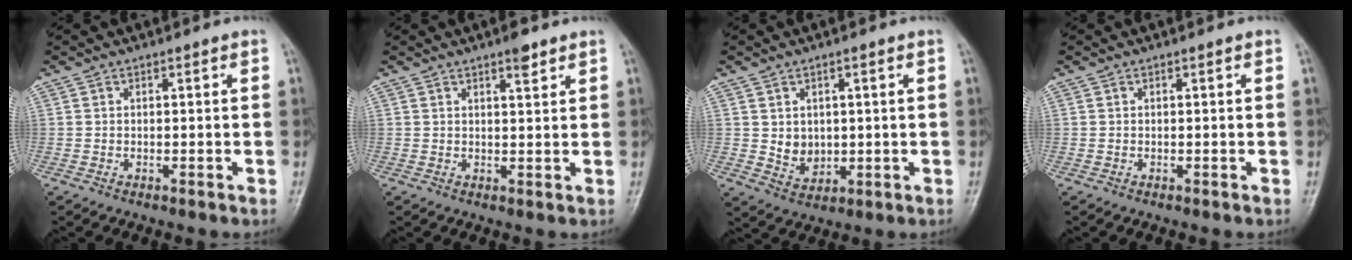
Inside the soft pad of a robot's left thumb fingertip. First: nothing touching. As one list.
[{"total": 2.9, "force": [2.0, 0.8, 1.9], "torque": [-0.022, -0.012, 0.029]}, {"total": 4.6, "force": [0.6, 3.7, 2.6], "torque": [-0.024, -0.012, 0.023]}, {"total": 0.0}]